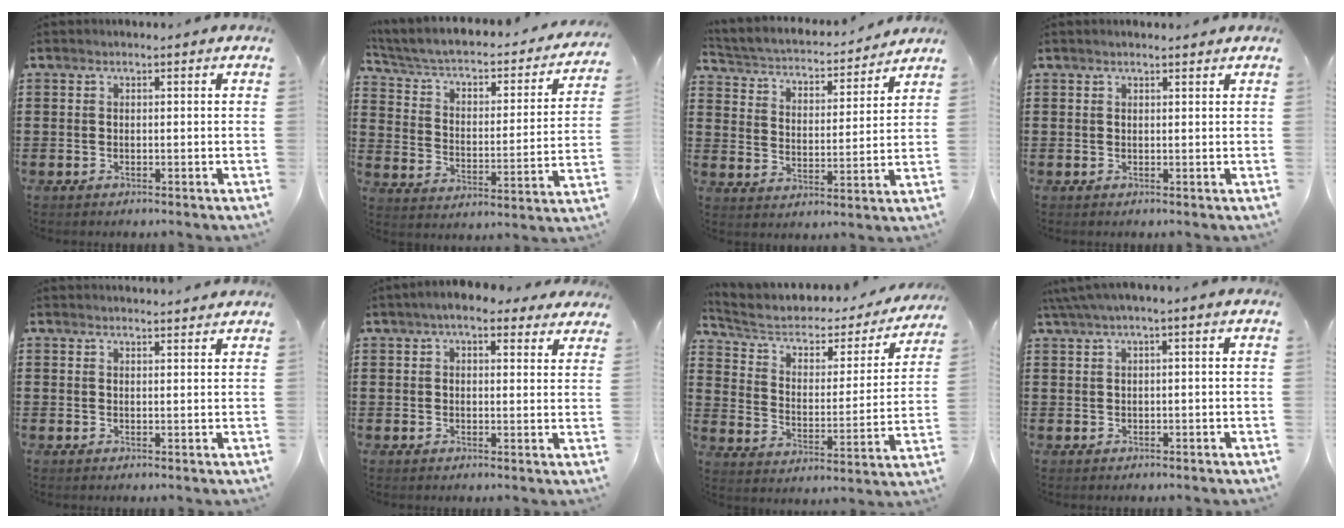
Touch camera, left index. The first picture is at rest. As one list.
[{"total": 3.6, "force": [2.1, 1.8, 2.3], "torque": [-0.057, -0.023, 0.025]}, {"total": 2.6, "force": [2.5, 0.6, 0.4], "torque": [-0.030, -0.027, 0.032]}, {"total": 0.9, "force": [0.8, 0.1, 0.4], "torque": [-0.008, 0.001, 0.015]}, {"total": 1.6, "force": [1.6, 0.1, 0.1], "torque": [-0.006, 0.001, 0.032]}, {"total": 5.1, "force": [4.1, 1.5, 2.7], "torque": [-0.065, 0.002, 0.074]}, {"total": 4.7, "force": [2.7, 2.9, 2.6], "torque": [-0.068, -0.015, 0.040]}, {"total": 2.0, "force": [0.2, 0.1, 2.0], "torque": [-0.042, -0.005, 0.001]}]